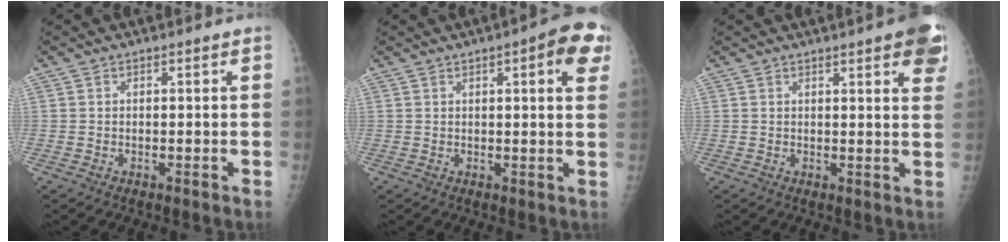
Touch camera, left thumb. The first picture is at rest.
{"total": 8.4, "force": [3.5, 2.1, 7.3], "torque": [-0.071, -0.003, 0.035]}
{"total": 21.7, "force": [14.3, 2.7, 16.0], "torque": [-0.169, -0.067, 0.166]}